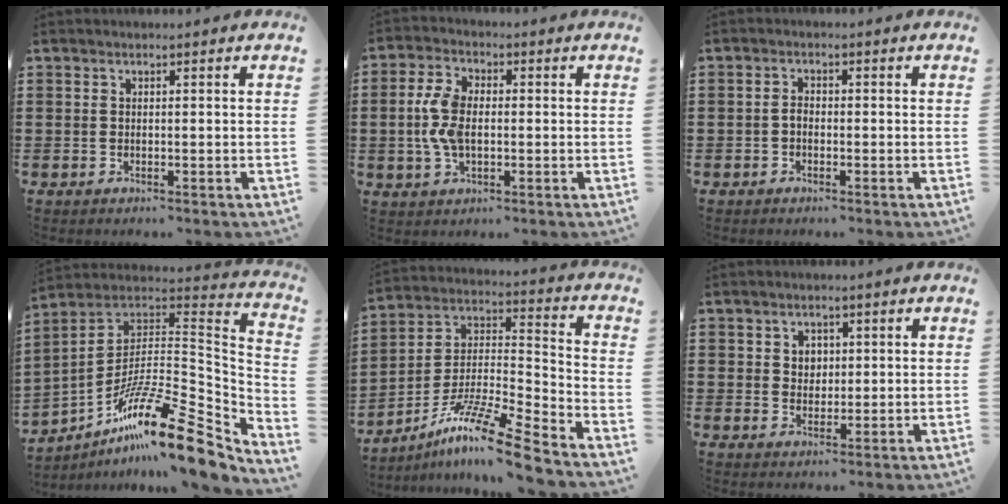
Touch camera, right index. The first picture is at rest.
{"total": 6.8, "force": [-0.2, 3.9, 5.6], "torque": [-0.135, 0.003, -0.011]}
{"total": 1.4, "force": [-0.6, 0.9, 1.0], "torque": [-0.022, 0.002, -0.011]}
{"total": 17.8, "force": [-11.9, 3.6, 12.8], "torque": [-0.199, 0.023, -0.216]}
{"total": 13.0, "force": [-10.3, 0.6, 7.8], "torque": [-0.142, 0.017, -0.200]}
{"total": 2.4, "force": [1.0, 2.1, 0.7], "torque": [-0.023, 0.011, 0.016]}